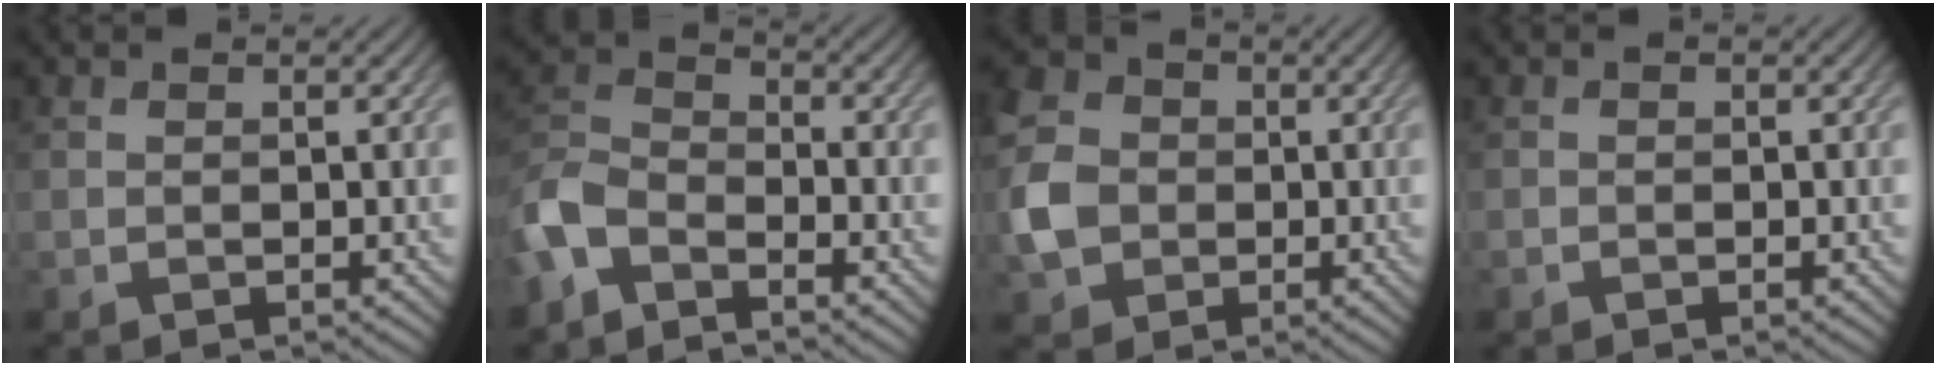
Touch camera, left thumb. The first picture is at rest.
{"total": 7.6, "force": [-5.3, 3.4, 4.1], "torque": [-0.100, -0.004, -0.126]}
{"total": 6.4, "force": [-0.8, 5.6, 3.0], "torque": [-0.084, 0.003, -0.030]}
{"total": 0.6, "force": [-0.4, 0.4, 0.1], "torque": [-0.001, -0.003, -0.006]}